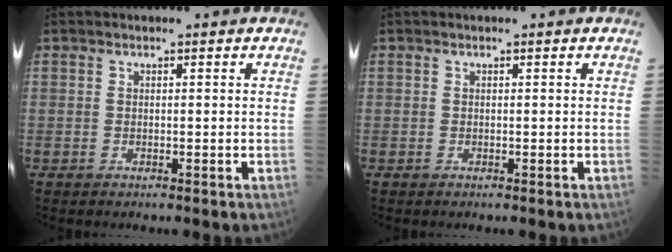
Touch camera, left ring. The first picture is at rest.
{"total": 0.0}